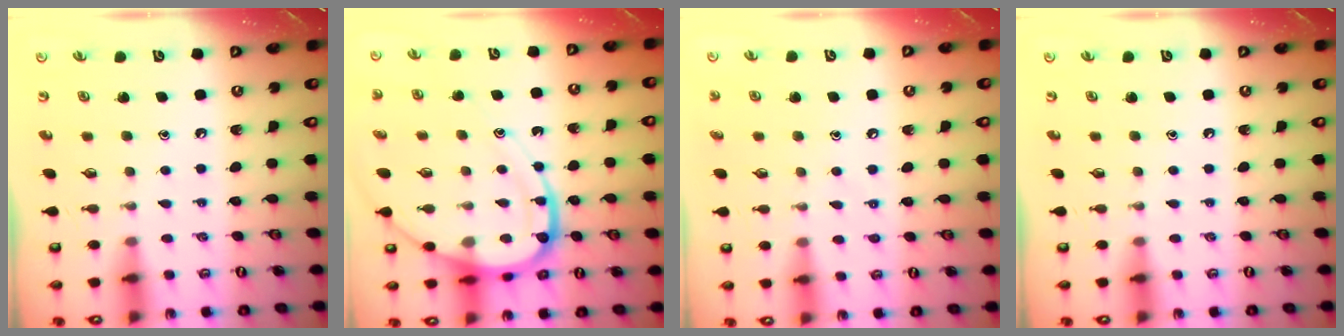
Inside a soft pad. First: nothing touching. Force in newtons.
{"total": 16.2, "press": 16.1, "slide": 1.8}
{"total": 5.6, "press": 5.6, "slide": 0.6}
{"total": 0.0}